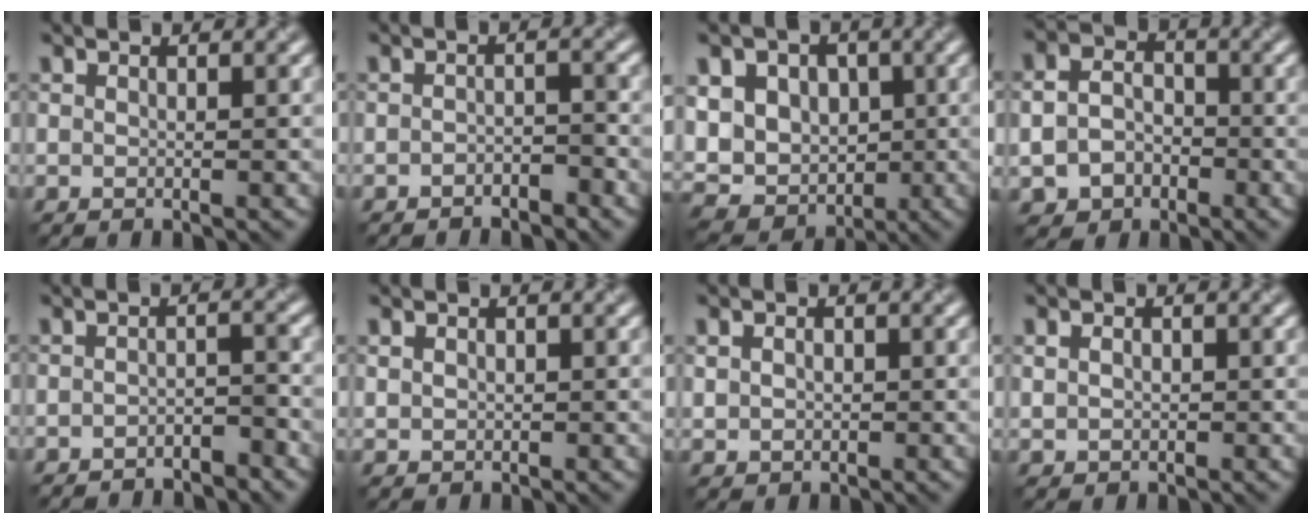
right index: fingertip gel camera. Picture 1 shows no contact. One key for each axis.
{"total": 1.8, "fx": -1.5, "fy": 0.5, "fz": 0.7, "tx": -0.008, "ty": 0.004, "tz": -0.027}
{"total": 11.2, "fx": 1.1, "fy": 9.5, "fz": 5.8, "tx": -0.100, "ty": 0.023, "tz": -0.006}
{"total": 4.7, "fx": -1.6, "fy": 3.7, "fz": 2.3, "tx": -0.053, "ty": -0.009, "tz": -0.027}
{"total": 2.4, "fx": -2.2, "fy": 0.4, "fz": 0.9, "tx": -0.010, "ty": 0.003, "tz": -0.037}
{"total": 1.0, "fx": 0.3, "fy": 0.9, "fz": 0.3, "tx": -0.004, "ty": -0.003, "tz": 0.010}
{"total": 1.6, "fx": 0.2, "fy": 1.5, "fz": 0.7, "tx": -0.017, "ty": -0.002, "tz": 0.010}
{"total": 1.4, "fx": 0.1, "fy": 1.2, "fz": 0.6, "tx": -0.009, "ty": -0.003, "tz": 0.005}